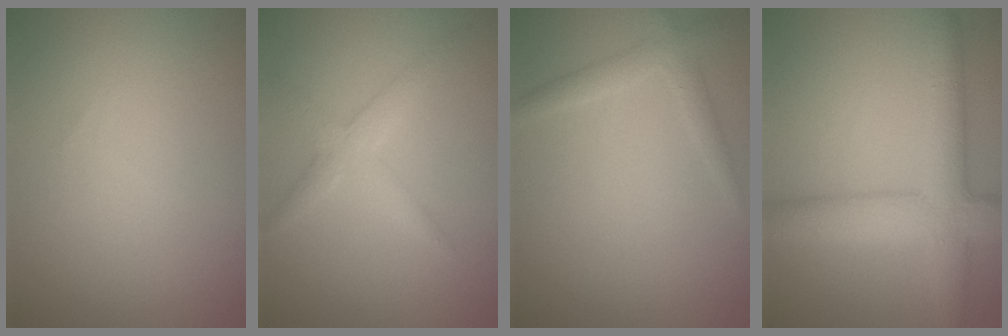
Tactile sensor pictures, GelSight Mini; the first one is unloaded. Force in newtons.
{"total": 2.4, "press": 2.4, "slide": 0.1}
{"total": 1.8, "press": 1.8, "slide": 0.1}
{"total": 6.1, "press": 6.1, "slide": 0.2}